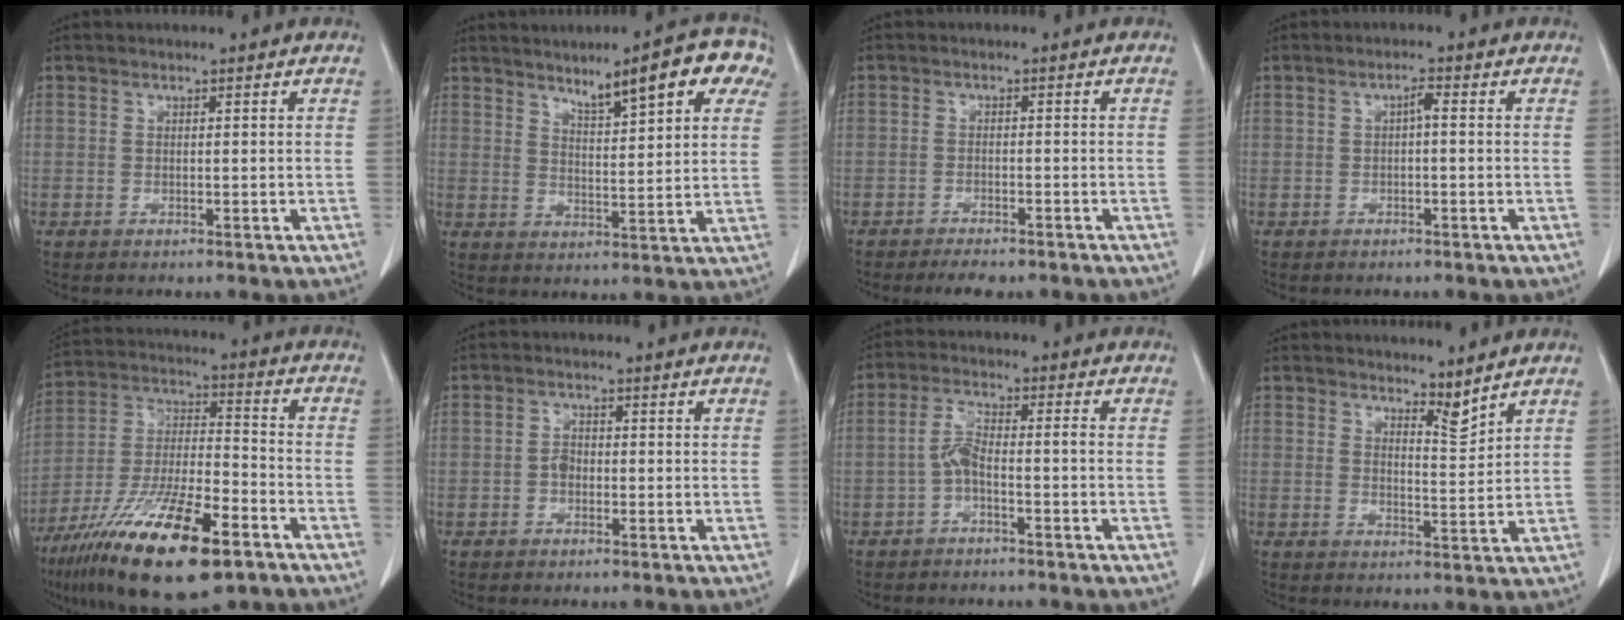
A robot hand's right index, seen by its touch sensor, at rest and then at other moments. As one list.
[{"total": 11.0, "force": [6.1, 2.0, 8.9], "torque": [-0.117, 0.015, 0.085]}, {"total": 4.8, "force": [-4.0, 1.4, 2.1], "torque": [-0.024, -0.004, -0.055]}, {"total": 1.4, "force": [-0.1, 0.2, 1.4], "torque": [-0.023, 0.004, 0.000]}, {"total": 21.0, "force": [-12.5, 4.7, 16.2], "torque": [-0.303, -0.033, -0.220]}, {"total": 1.6, "force": [-0.5, 1.1, 1.0], "torque": [-0.020, 0.006, -0.008]}, {"total": 4.1, "force": [-1.6, 0.8, 3.7], "torque": [-0.083, 0.019, -0.029]}, {"total": 3.1, "force": [2.9, 0.3, 1.0], "torque": [-0.018, -0.015, 0.050]}]